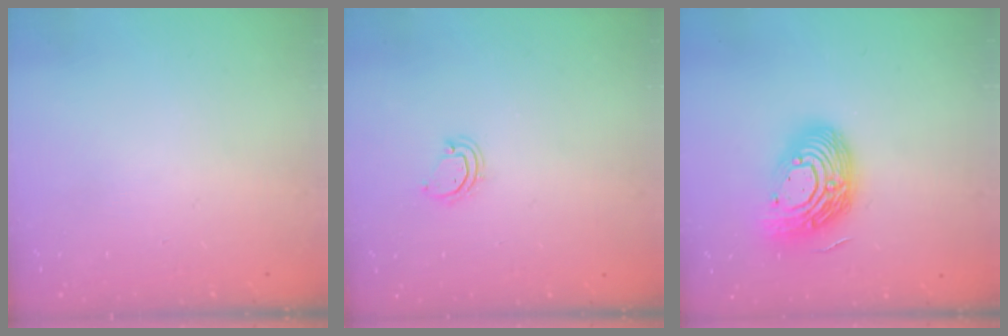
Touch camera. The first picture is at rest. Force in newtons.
{"total": 3.6, "press": 3.6, "slide": 0.2}
{"total": 17.0, "press": 16.9, "slide": 1.3}